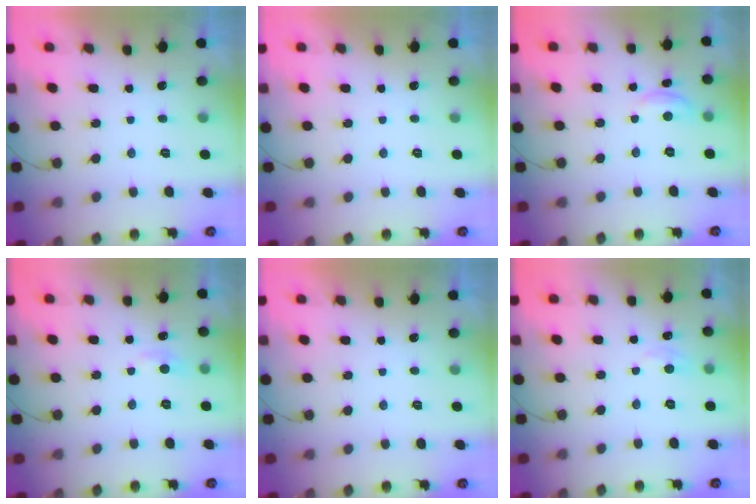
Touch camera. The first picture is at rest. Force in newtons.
{"total": 0.0}
{"total": 5.7, "press": 5.7, "slide": 0.5}
{"total": 6.2, "press": 6.2, "slide": 0.8}
{"total": 0.0}
{"total": 4.4, "press": 4.4, "slide": 0.6}